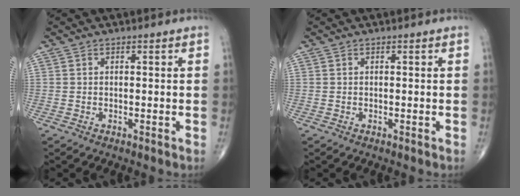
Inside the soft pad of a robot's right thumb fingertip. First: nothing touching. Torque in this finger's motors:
{"motor_torque": [0.00, 0.00, 0.00, 0.00, 0.00]}